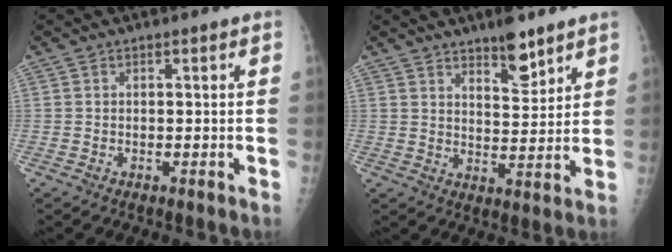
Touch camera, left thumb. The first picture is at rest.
{"total": 7.4, "force": [5.4, 2.4, 4.4], "torque": [-0.049, -0.041, 0.085]}